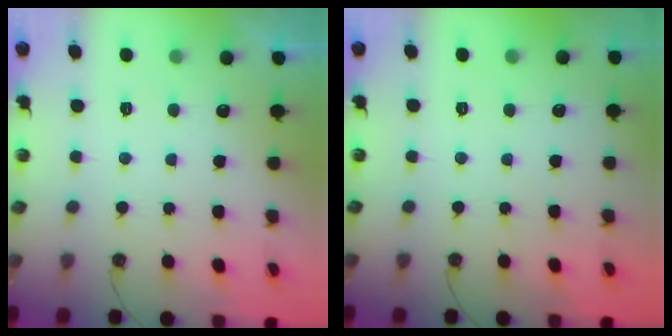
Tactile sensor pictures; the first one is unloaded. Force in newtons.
{"total": 0.0}